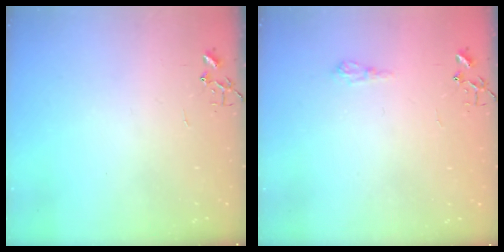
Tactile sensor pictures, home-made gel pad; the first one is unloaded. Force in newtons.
{"total": 6.1, "press": 6.1, "slide": 0.7}